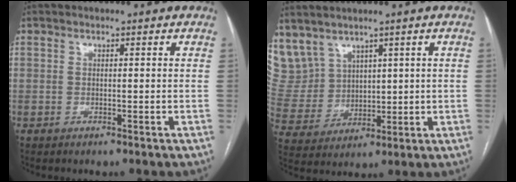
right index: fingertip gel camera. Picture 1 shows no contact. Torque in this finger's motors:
{"motor_torque": [-0.17, 0.49, 0.05, 0.03]}